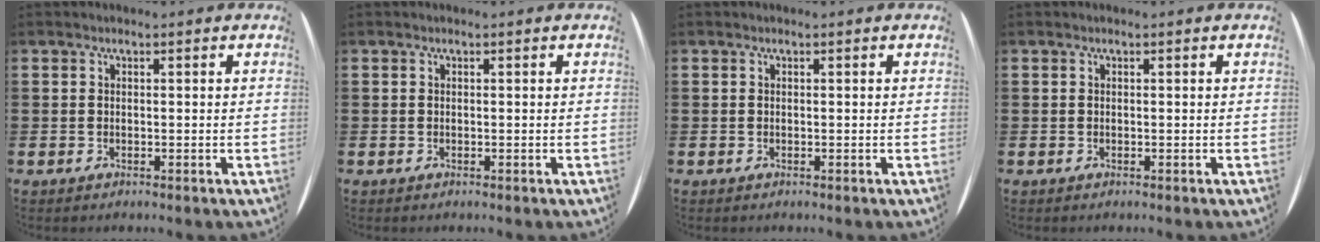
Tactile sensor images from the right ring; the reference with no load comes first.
{"total": 0.0}
{"total": 0.0}
{"total": 0.0}